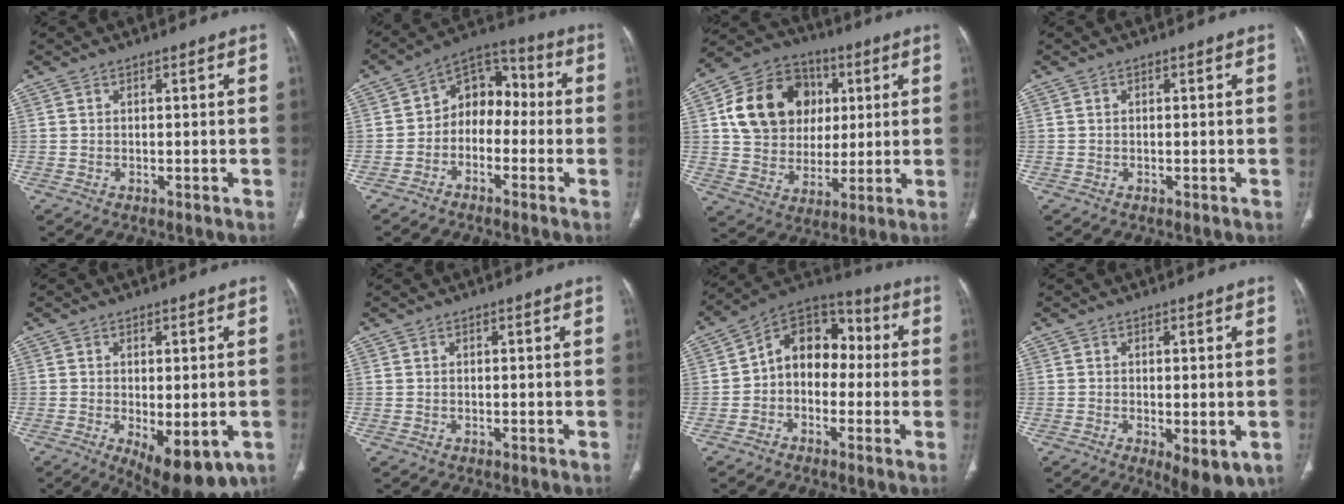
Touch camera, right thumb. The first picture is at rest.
{"total": 9.7, "force": [-1.7, 7.3, 6.1], "torque": [-0.056, 0.047, -0.048]}
{"total": 18.2, "force": [4.4, 14.9, 9.5], "torque": [-0.142, 0.009, 0.079]}
{"total": 0.0}
{"total": 11.8, "force": [-4.5, 5.0, 9.7], "torque": [-0.126, -0.012, -0.052]}
{"total": 0.0}
{"total": 12.3, "force": [-0.3, 9.1, 8.3], "torque": [-0.085, 0.046, -0.024]}
{"total": 7.5, "force": [-2.4, 2.9, 6.5], "torque": [-0.088, -0.014, -0.027]}